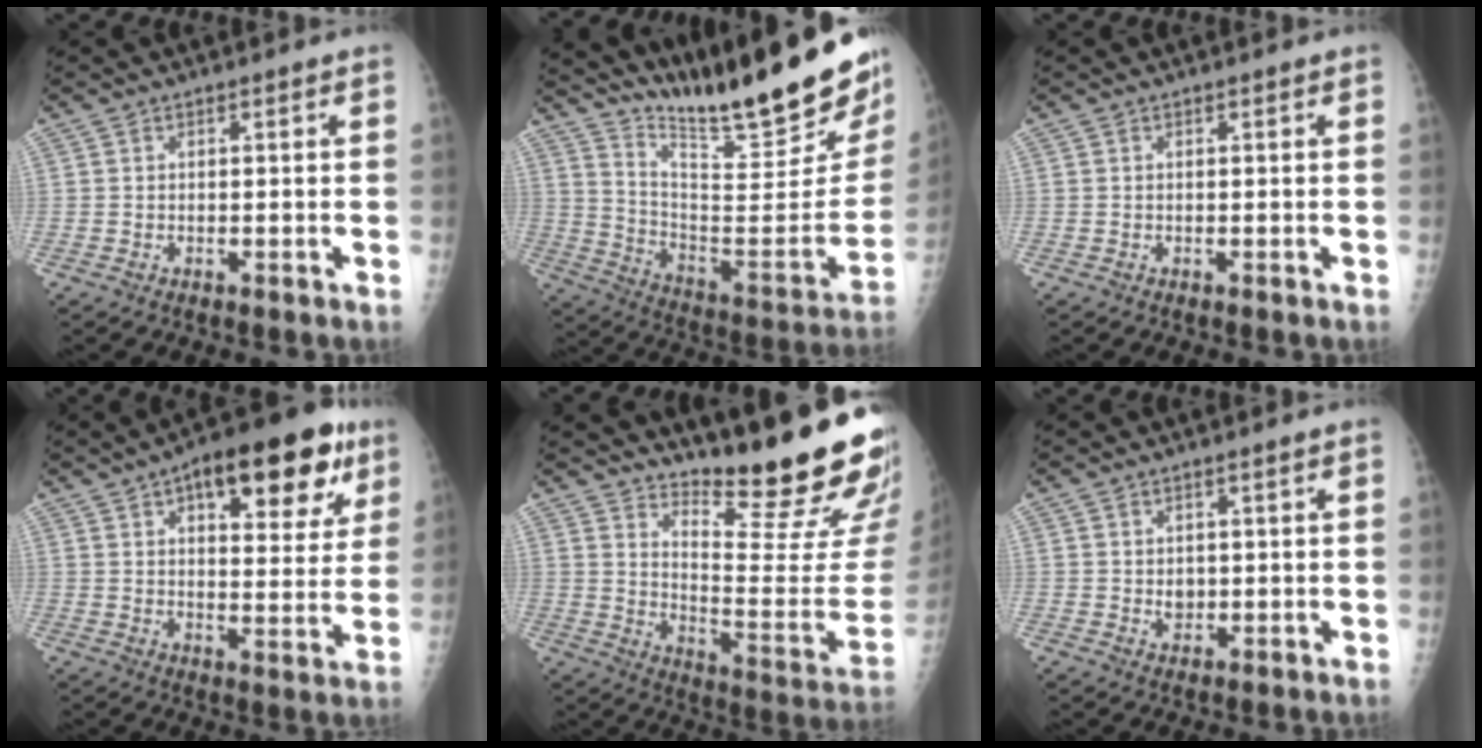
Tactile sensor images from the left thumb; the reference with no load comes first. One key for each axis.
{"total": 27.8, "fx": 22.7, "fy": 3.2, "fz": 15.8, "tx": -0.220, "ty": -0.157, "tz": 0.344}
{"total": 0.0}
{"total": 20.1, "fx": 9.8, "fy": 8.6, "fz": 15.4, "tx": -0.172, "ty": -0.012, "tz": 0.135}
{"total": 22.0, "fx": 17.0, "fy": 3.0, "fz": 13.6, "tx": -0.175, "ty": -0.151, "tz": 0.247}
{"total": 2.1, "fx": 0.3, "fy": 1.6, "fz": 1.4, "tx": -0.011, "ty": -0.004, "tz": 0.010}